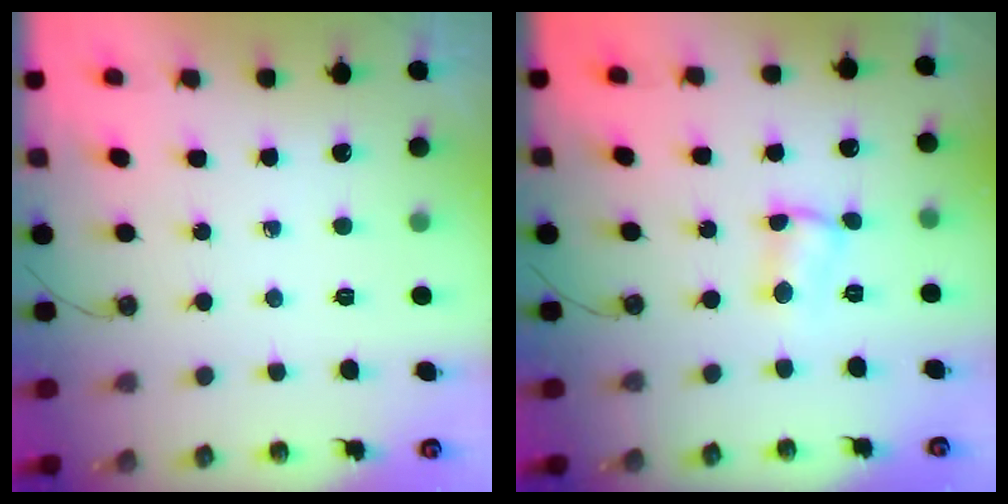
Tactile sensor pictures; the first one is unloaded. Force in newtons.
{"total": 2.6, "press": 2.6, "slide": 0.5}